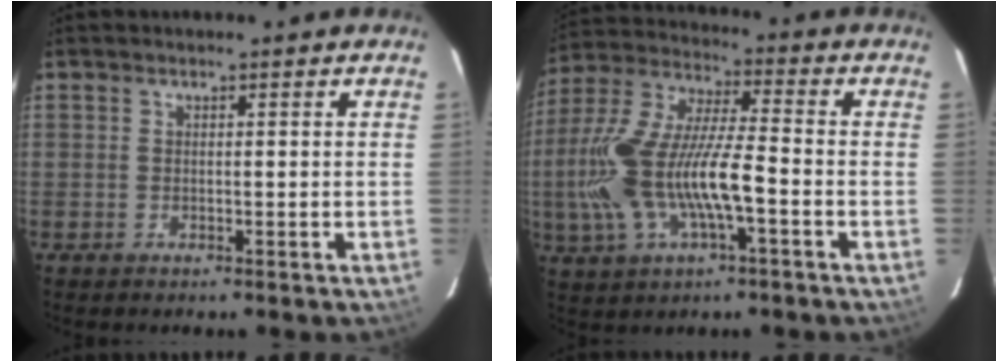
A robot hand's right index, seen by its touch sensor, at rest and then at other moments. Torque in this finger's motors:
{"motor_torque": [1.28, -0.86, 1.05, 0.21]}